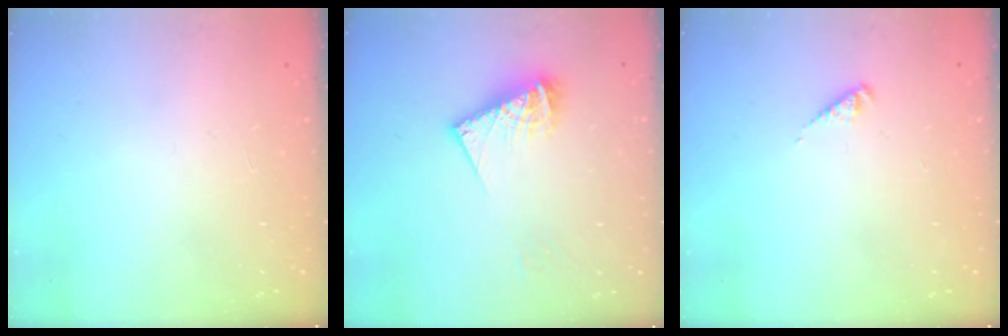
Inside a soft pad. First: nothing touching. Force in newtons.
{"total": 10.4, "press": 10.4, "slide": 0.9}
{"total": 2.4, "press": 2.4, "slide": 0.3}